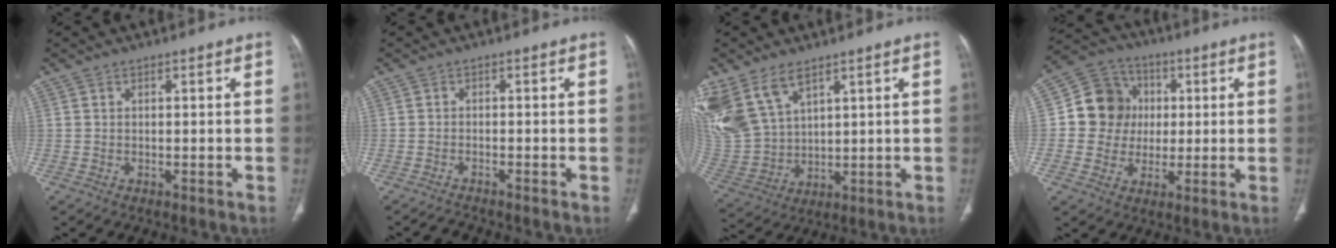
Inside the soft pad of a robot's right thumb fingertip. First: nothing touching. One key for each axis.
{"total": 1.6, "fx": -1.6, "fy": -0.2, "fz": 0.1, "tx": -0.010, "ty": -0.001, "tz": -0.029}
{"total": 15.6, "fx": 8.9, "fy": 8.9, "fz": 9.3, "tx": -0.211, "ty": -0.024, "tz": 0.199}
{"total": 11.3, "fx": 1.0, "fy": 10.5, "fz": 4.1, "tx": -0.034, "ty": 0.013, "tz": 0.012}